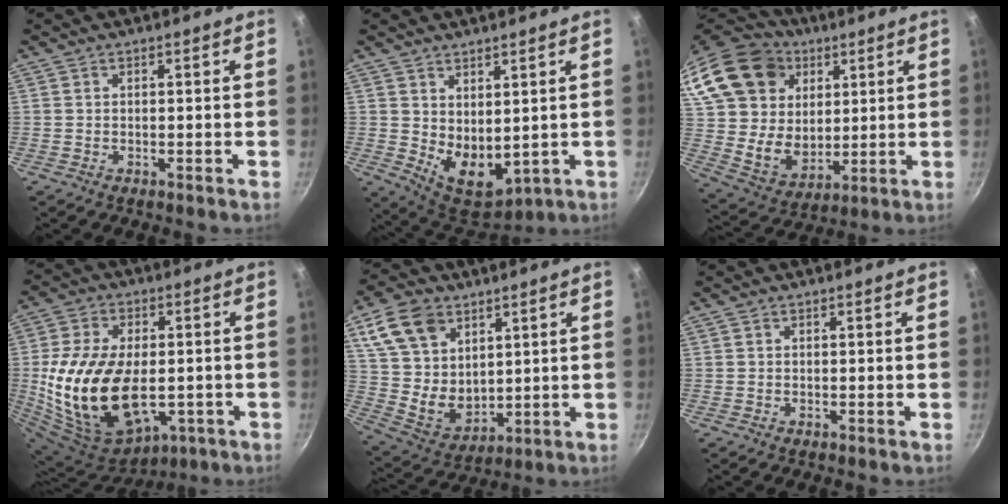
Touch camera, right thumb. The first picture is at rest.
{"total": 9.1, "force": [2.1, 5.5, 6.9], "torque": [-0.082, -0.035, 0.057]}
{"total": 28.7, "force": [11.9, 21.6, 14.6], "torque": [-0.290, 0.008, 0.231]}
{"total": 23.5, "force": [-2.7, 14.4, 18.4], "torque": [-0.349, 0.000, -0.030]}
{"total": 16.1, "force": [7.4, 11.2, 8.8], "torque": [-0.133, -0.031, 0.158]}
{"total": 0.0}